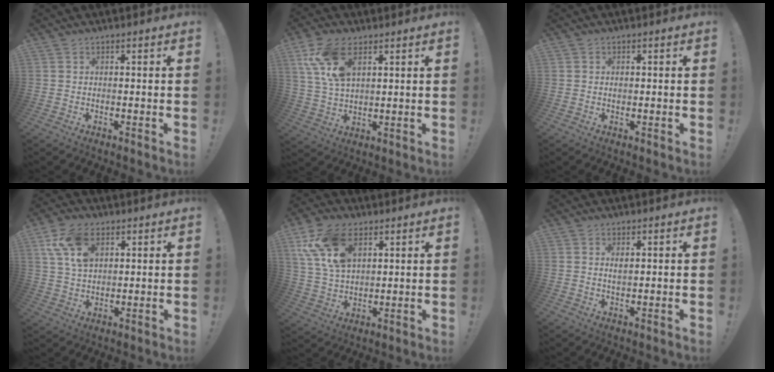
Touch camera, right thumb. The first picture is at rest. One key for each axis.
{"total": 11.9, "fx": 5.8, "fy": 6.4, "fz": 8.2, "tx": -0.162, "ty": -0.011, "tz": 0.110}
{"total": 0.7, "fx": 0.2, "fy": 0.7, "fz": 0.1, "tx": 0.006, "ty": 0.001, "tz": 0.001}
{"total": 12.0, "fx": 5.5, "fy": 7.5, "fz": 7.7, "tx": -0.146, "ty": -0.008, "tz": 0.104}
{"total": 16.0, "fx": 7.5, "fy": 10.0, "fz": 10.0, "tx": -0.200, "ty": -0.019, "tz": 0.144}
{"total": 1.8, "fx": 0.9, "fy": 0.9, "fz": 1.2, "tx": -0.011, "ty": -0.004, "tz": 0.013}